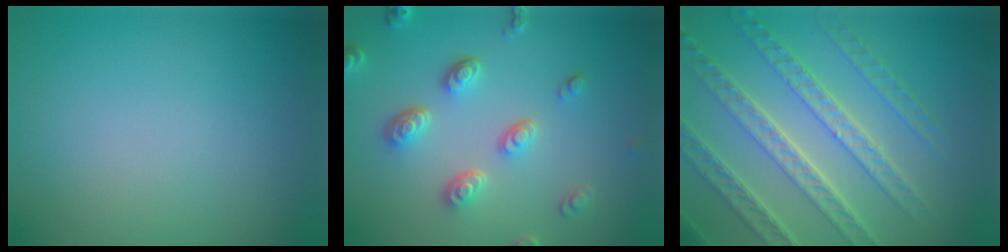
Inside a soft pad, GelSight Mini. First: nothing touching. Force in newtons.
{"total": 4.1, "press": 3.4, "slide": 2.3}
{"total": 7.6, "press": 5.5, "slide": 5.2}